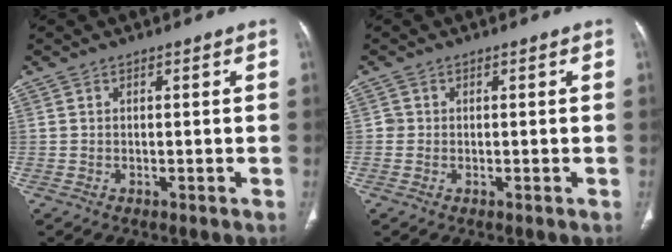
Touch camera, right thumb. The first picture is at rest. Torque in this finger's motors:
{"motor_torque": [0.25, 0.08, 0.38, 0.27, -0.05]}